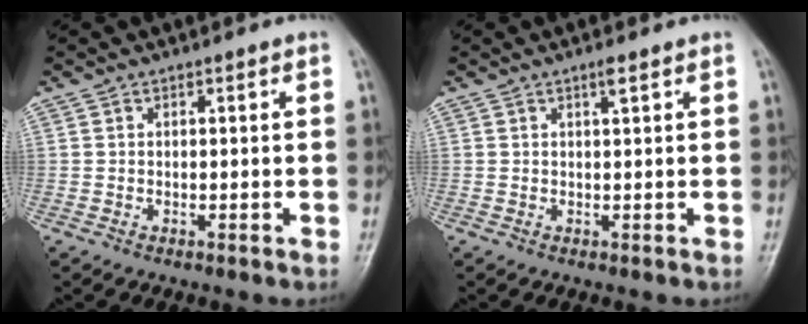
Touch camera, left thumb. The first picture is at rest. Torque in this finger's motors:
{"motor_torque": [0.12, -0.01, 0.45, -0.16, 0.00]}